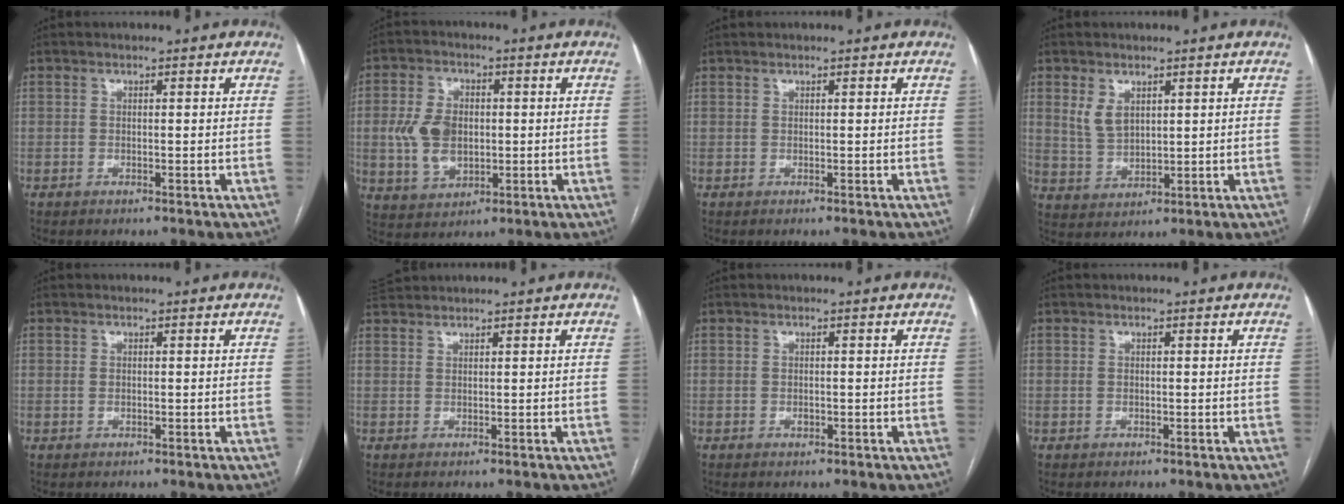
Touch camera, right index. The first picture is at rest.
{"total": 8.4, "force": [0.0, 5.7, 6.1], "torque": [-0.134, 0.013, 0.011]}
{"total": 0.0}
{"total": 4.4, "force": [2.1, 2.7, 2.8], "torque": [-0.064, 0.002, 0.052]}
{"total": 0.8, "force": [0.0, 0.6, 0.5], "torque": [-0.011, 0.000, 0.001]}
{"total": 2.1, "force": [2.1, -0.2, 0.0], "torque": [-0.010, 0.020, 0.048]}
{"total": 0.6, "force": [-0.2, 0.4, 0.4], "torque": [-0.010, 0.000, -0.003]}
{"total": 0.5, "force": [0.0, 0.4, 0.3], "torque": [-0.008, 0.000, 0.001]}